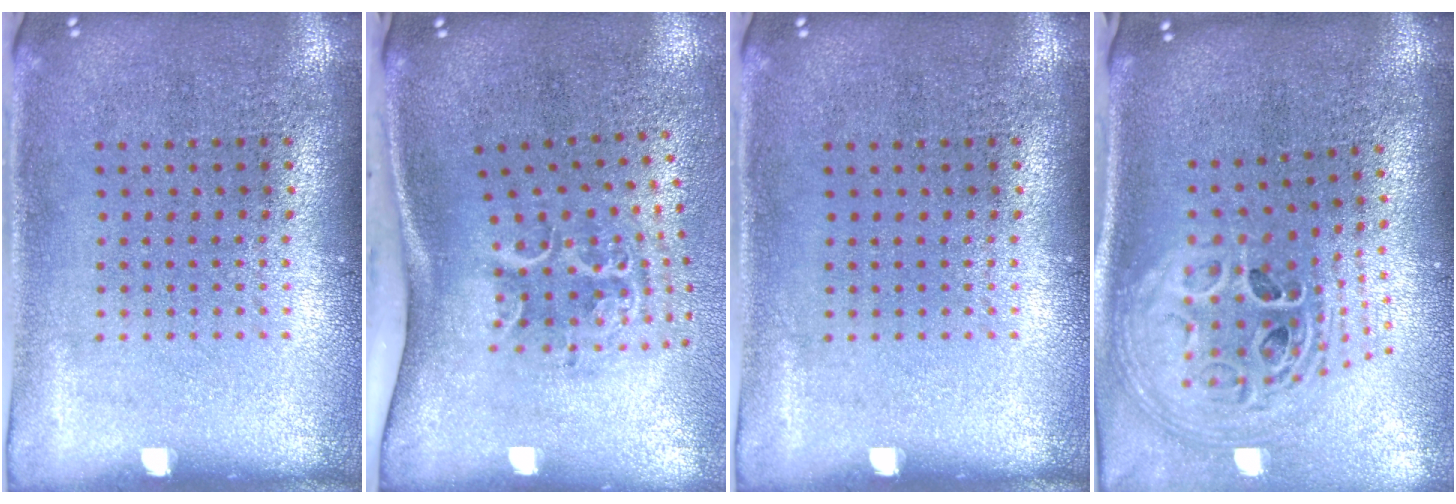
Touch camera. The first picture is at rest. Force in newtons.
{"total": 2.2, "press": 1.4, "slide": 1.7}
{"total": 0.0}
{"total": 2.9, "press": 2.1, "slide": 2.1}